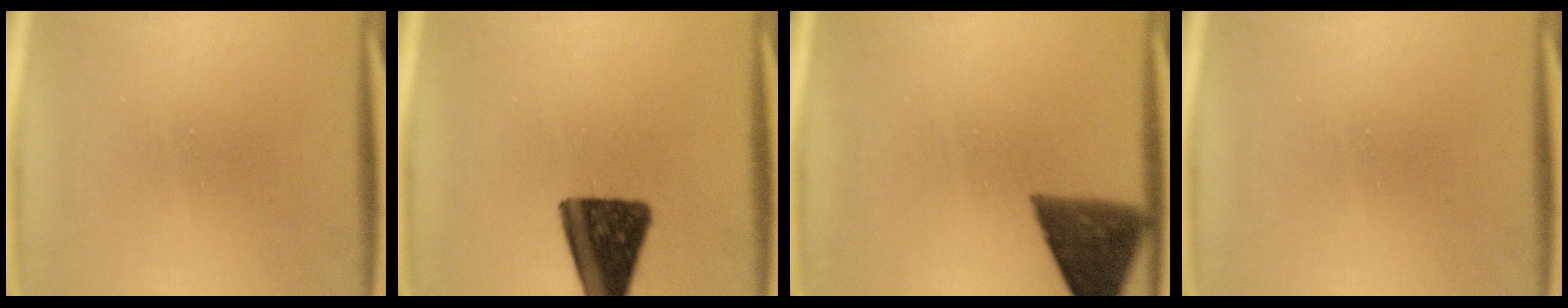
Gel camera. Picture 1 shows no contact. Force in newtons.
{"total": 15.1}
{"total": 9.7}
{"total": 0.0}